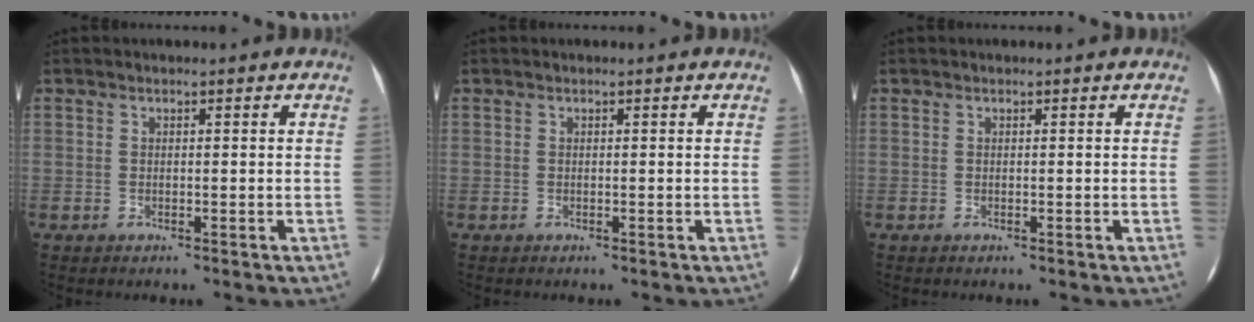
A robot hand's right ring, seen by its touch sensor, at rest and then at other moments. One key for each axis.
{"total": 0.0}
{"total": 0.0}